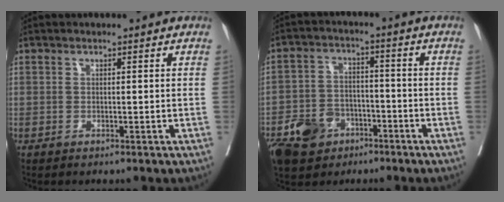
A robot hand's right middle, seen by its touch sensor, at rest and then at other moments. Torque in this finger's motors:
{"motor_torque": [0.78, -0.87, 0.30, 0.07]}